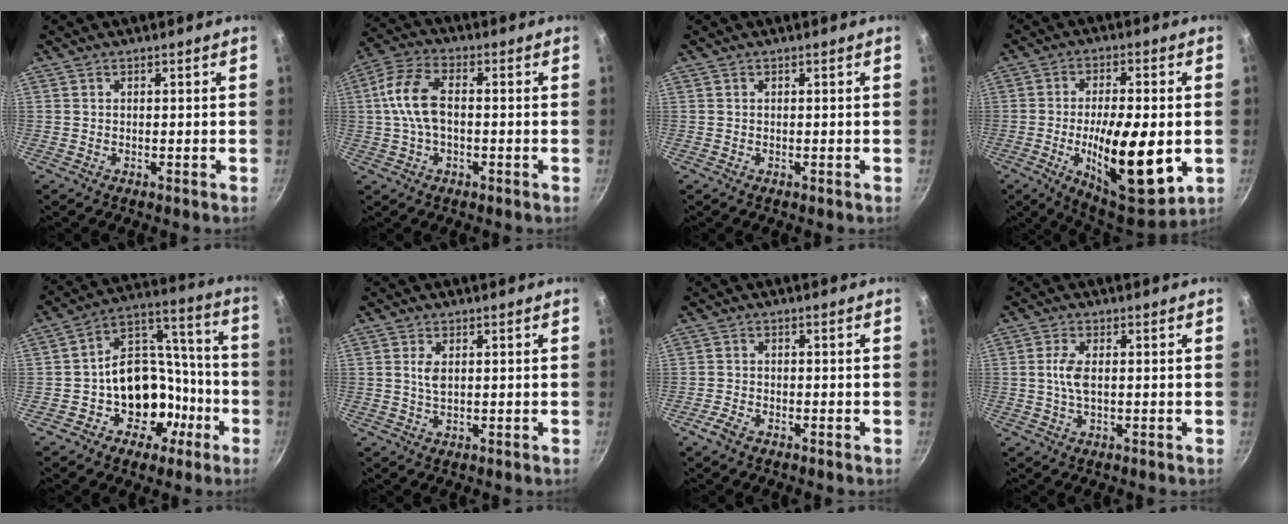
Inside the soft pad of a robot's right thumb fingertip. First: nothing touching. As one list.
[{"total": 9.8, "force": [-0.1, 5.5, 8.1], "torque": [-0.163, 0.028, -0.013]}, {"total": 0.0}, {"total": 18.7, "force": [-3.4, 6.6, 17.2], "torque": [-0.266, -0.002, -0.049]}, {"total": 16.2, "force": [-5.5, 12.7, 8.4], "torque": [-0.080, 0.072, -0.078]}, {"total": 2.5, "force": [0.6, 1.2, 2.1], "torque": [-0.039, -0.004, 0.013]}, {"total": 2.7, "force": [-1.8, 1.2, 1.6], "torque": [-0.039, 0.014, -0.038]}, {"total": 3.8, "force": [0.1, 1.5, 3.5], "torque": [-0.083, 0.003, 0.001]}]